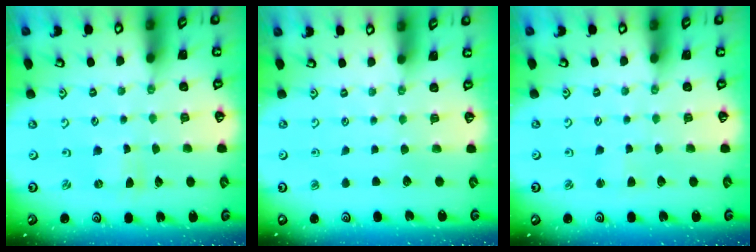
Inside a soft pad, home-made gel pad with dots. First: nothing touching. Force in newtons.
{"total": 0.0}
{"total": 1.4, "press": 1.3, "slide": 0.3}